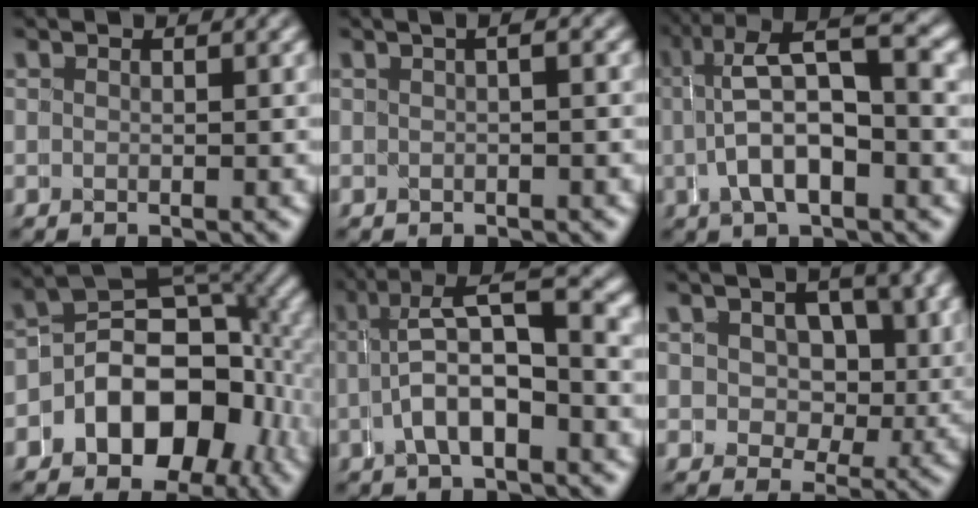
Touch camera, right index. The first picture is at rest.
{"total": 1.5, "force": [0.2, 0.8, 1.2], "torque": [-0.013, 0.017, -0.003]}
{"total": 8.9, "force": [1.4, 3.8, 7.9], "torque": [-0.119, 0.017, 0.017]}
{"total": 10.2, "force": [-1.0, 7.3, 7.1], "torque": [-0.106, 0.007, -0.025]}
{"total": 6.0, "force": [0.2, 1.6, 5.8], "torque": [-0.089, 0.016, 0.000]}
{"total": 5.2, "force": [2.0, 3.8, 3.0], "torque": [-0.027, -0.003, 0.031]}